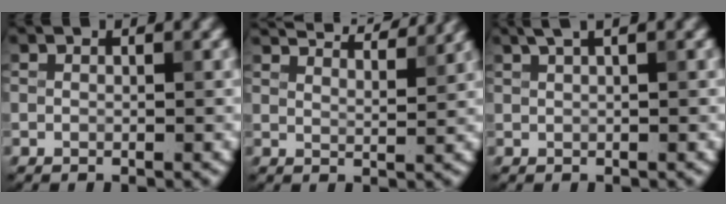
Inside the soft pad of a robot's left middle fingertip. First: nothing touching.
{"total": 6.2, "force": [5.8, 0.8, 2.2], "torque": [-0.033, 0.014, 0.070]}
{"total": 2.0, "force": [1.5, 0.1, 1.3], "torque": [-0.027, 0.011, 0.034]}